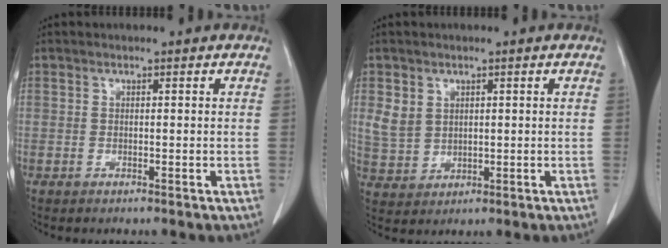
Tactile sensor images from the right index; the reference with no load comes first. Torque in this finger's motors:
{"motor_torque": [0.21, 0.13, 0.09, 0.01]}